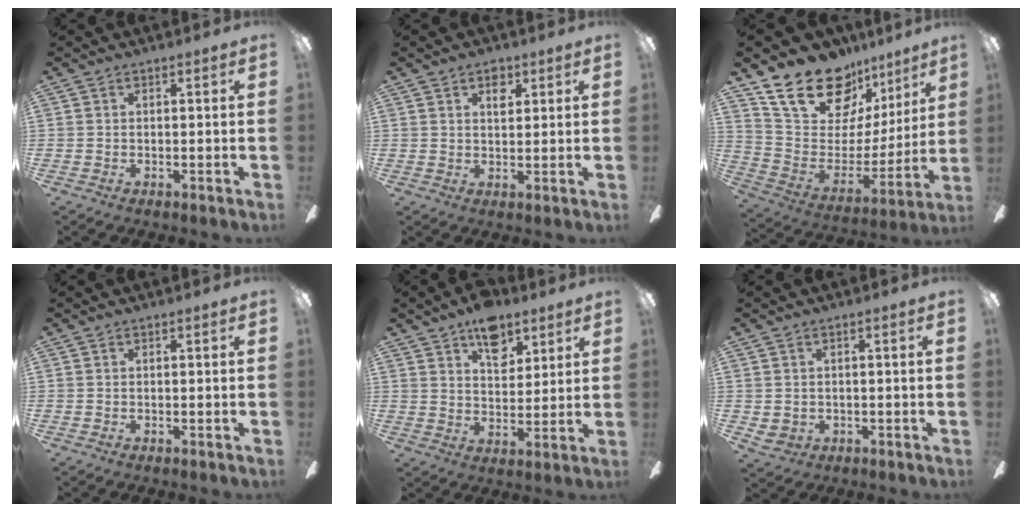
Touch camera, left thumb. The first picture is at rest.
{"total": 3.9, "force": [2.5, 2.0, 2.3], "torque": [-0.017, -0.010, 0.039]}
{"total": 22.9, "force": [16.8, 11.8, 10.1], "torque": [-0.174, -0.112, 0.313]}
{"total": 0.0}
{"total": 10.2, "force": [6.7, 5.4, 5.4], "torque": [-0.066, -0.025, 0.119]}
{"total": 1.4, "force": [0.6, 1.3, 0.3], "torque": [-0.009, -0.003, 0.010]}